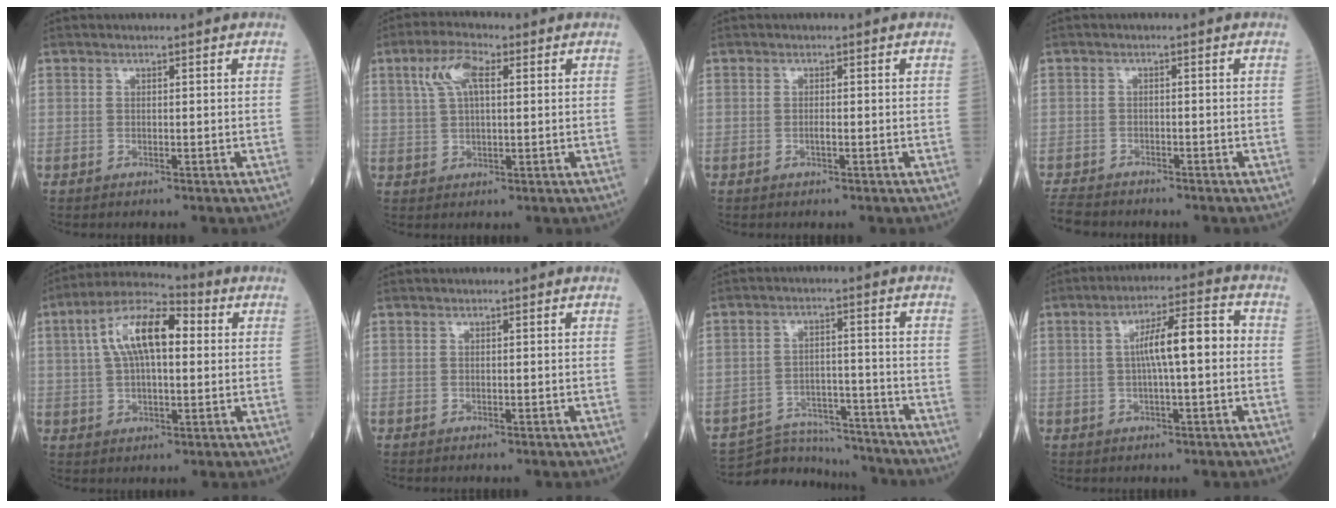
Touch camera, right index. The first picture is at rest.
{"total": 6.3, "force": [2.4, 2.2, 5.4], "torque": [-0.114, 0.018, 0.047]}
{"total": 0.7, "force": [-0.3, 0.0, 0.6], "torque": [-0.015, 0.000, -0.004]}
{"total": 4.5, "force": [-4.2, 1.4, 0.5], "torque": [-0.011, -0.012, -0.079]}
{"total": 12.1, "force": [2.7, 4.5, 10.9], "torque": [-0.212, 0.036, 0.042]}
{"total": 0.0}
{"total": 11.0, "force": [-10.8, 2.1, 0.3], "torque": [0.001, 0.019, -0.164]}
{"total": 8.3, "force": [0.2, 1.1, 8.2], "torque": [-0.140, 0.024, 0.000]}